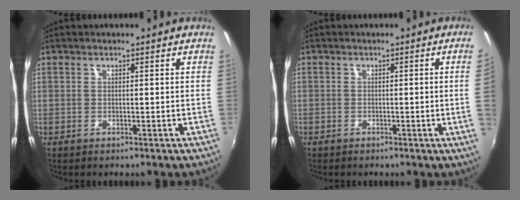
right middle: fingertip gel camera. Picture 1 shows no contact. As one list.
[{"total": 2.2, "force": [-0.2, -1.3, 1.8], "torque": [-0.028, -0.010, 0.001]}]